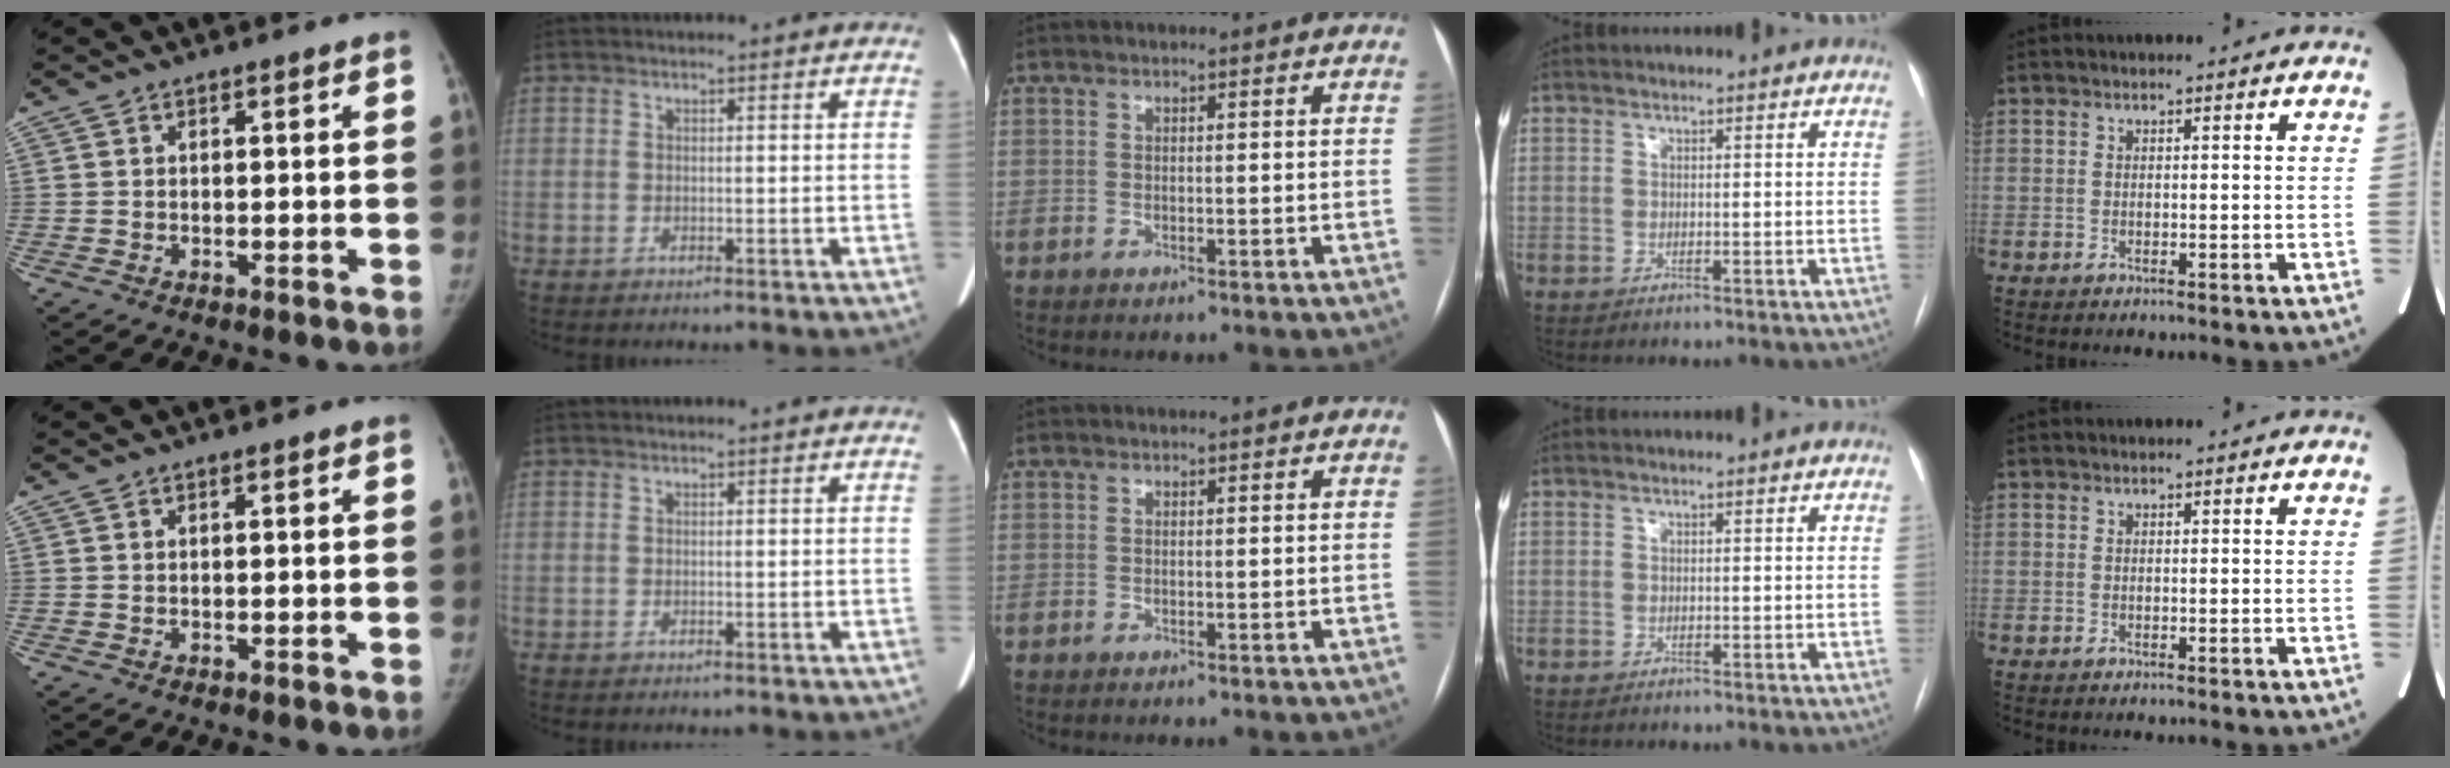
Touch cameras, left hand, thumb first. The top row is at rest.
{}